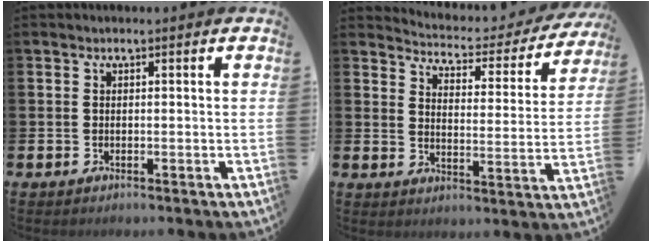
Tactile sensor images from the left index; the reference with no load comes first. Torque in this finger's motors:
{"motor_torque": [0.49, -0.71, 0.09, 0.00]}